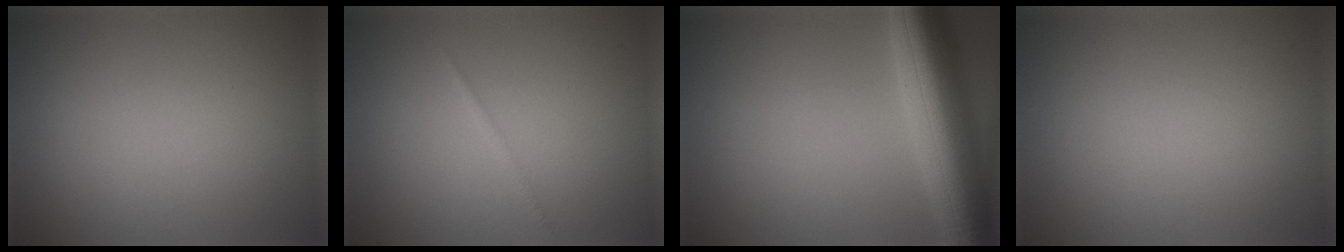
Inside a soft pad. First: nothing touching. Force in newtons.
{"total": 0.6, "press": 0.6, "slide": 0.1}
{"total": 10.0, "press": 10.0, "slide": 0.3}
{"total": 0.0}